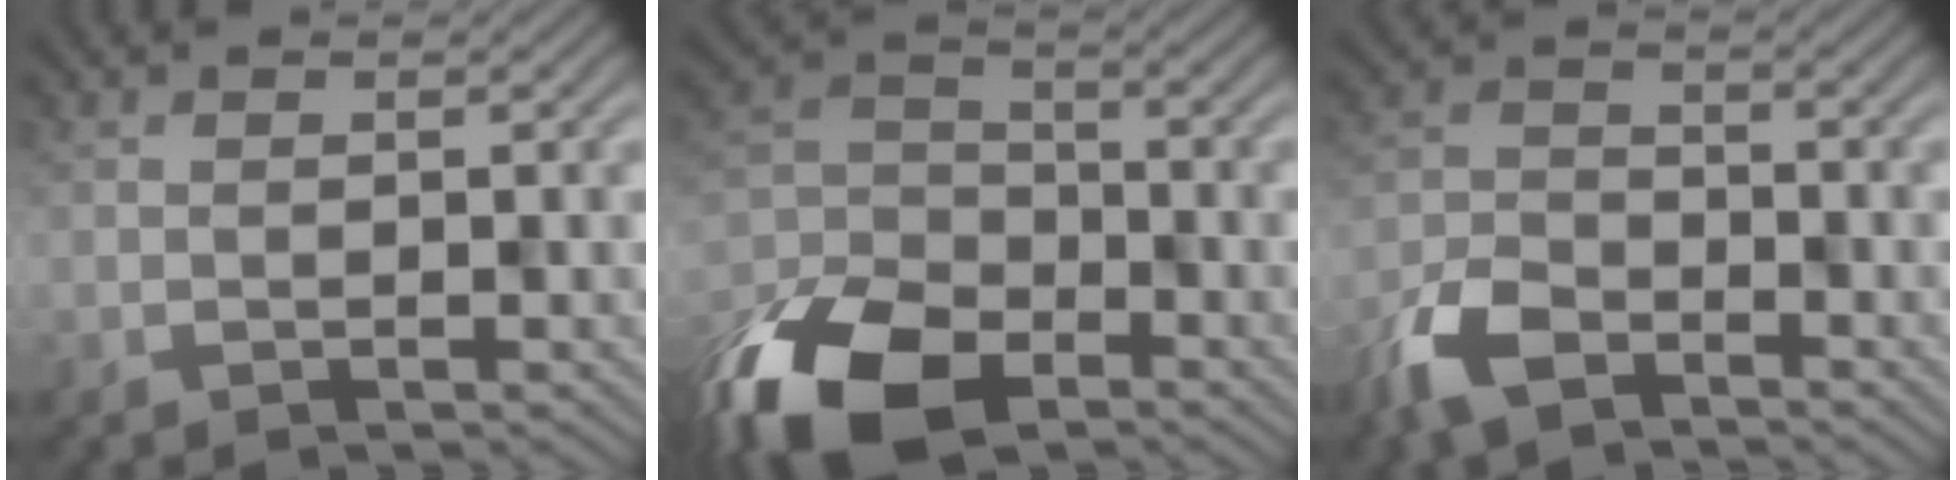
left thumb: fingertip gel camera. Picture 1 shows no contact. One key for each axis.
{"total": 13.1, "fx": -10.4, "fy": 5.7, "fz": 5.7, "tx": -0.144, "ty": -0.021, "tz": -0.180}
{"total": 6.2, "fx": -5.7, "fy": 1.9, "fz": 1.2, "tx": -0.034, "ty": -0.011, "tz": -0.100}